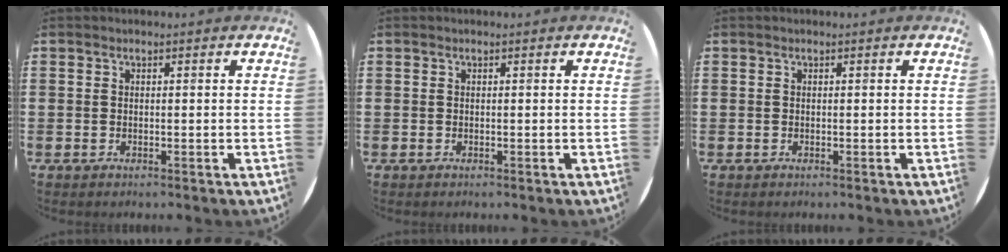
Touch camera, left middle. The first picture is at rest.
{"total": 0.0}
{"total": 0.0}